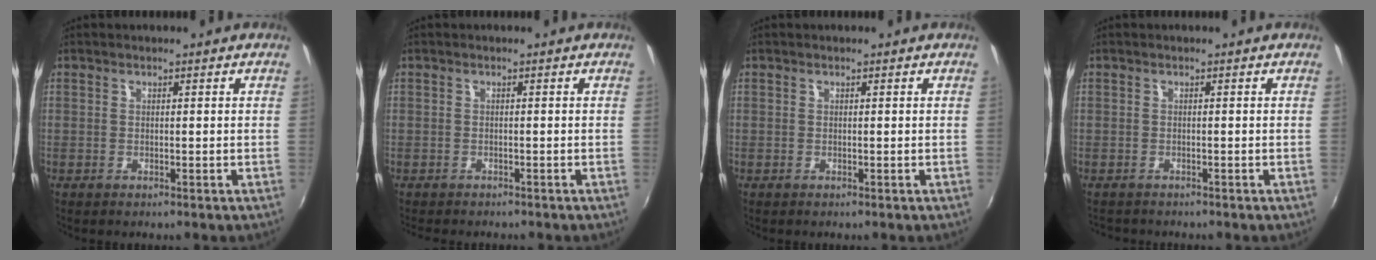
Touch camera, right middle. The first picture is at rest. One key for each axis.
{"total": 1.9, "fx": -1.7, "fy": 0.9, "fz": 0.3, "tx": -0.014, "ty": -0.002, "tz": -0.029}
{"total": 0.0}
{"total": 1.8, "fx": -1.8, "fy": 0.5, "fz": 0.3, "tx": -0.009, "ty": -0.008, "tz": -0.027}